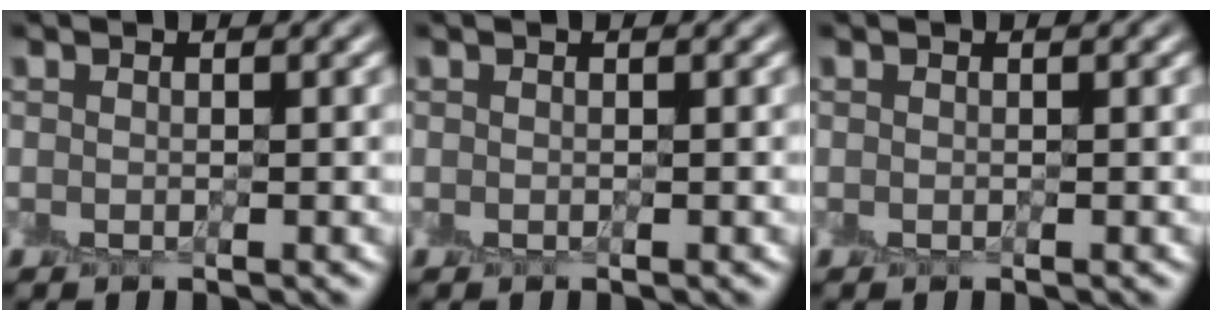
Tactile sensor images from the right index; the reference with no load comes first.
{"total": 0.0}
{"total": 0.0}